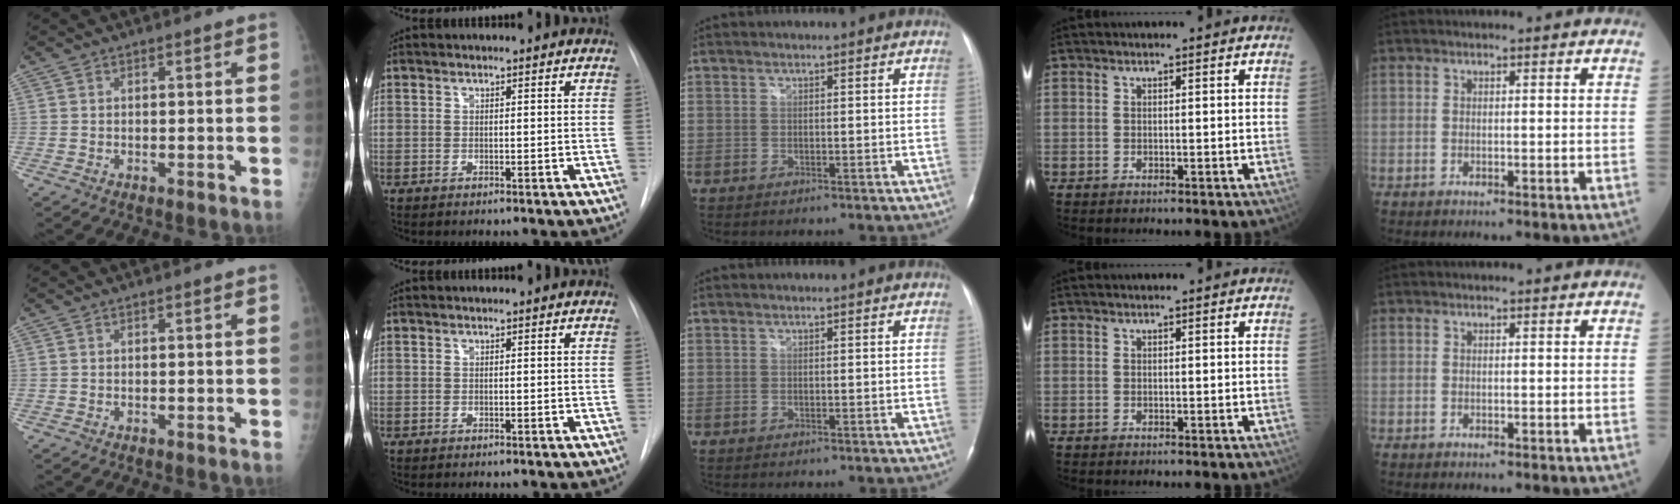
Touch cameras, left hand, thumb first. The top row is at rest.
{}